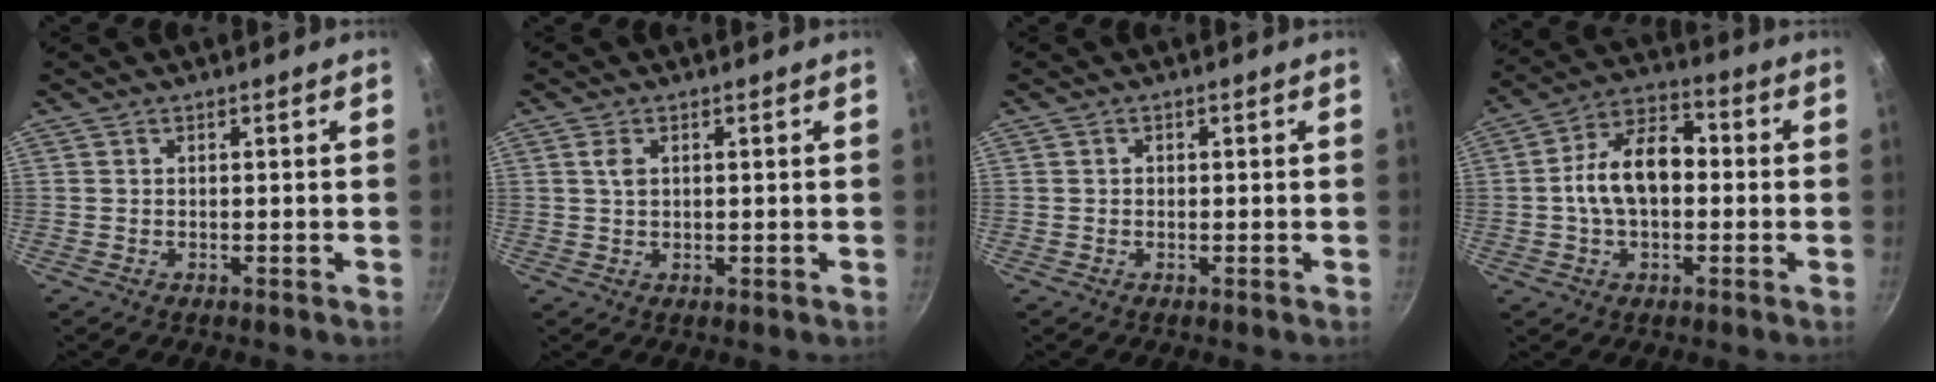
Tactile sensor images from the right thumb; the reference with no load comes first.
{"total": 2.3, "force": [0.7, 1.4, 1.7], "torque": [-0.032, 0.001, 0.014]}
{"total": 0.7, "force": [0.0, 0.7, 0.3], "torque": [-0.002, 0.004, 0.001]}
{"total": 12.9, "force": [-0.2, 8.1, 10.0], "torque": [-0.144, 0.040, -0.020]}